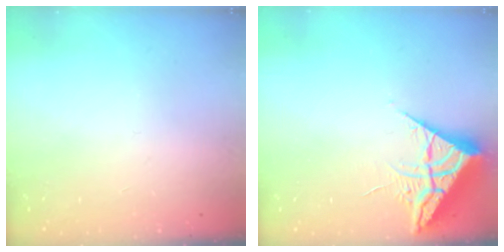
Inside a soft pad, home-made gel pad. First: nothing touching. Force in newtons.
{"total": 7.1, "press": 7.1, "slide": 0.4}